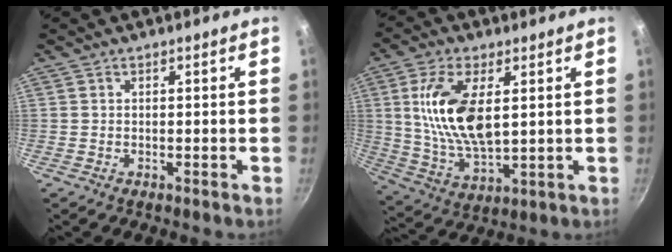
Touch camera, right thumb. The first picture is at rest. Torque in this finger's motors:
{"motor_torque": [-1.11, 2.11, 1.37, 0.27, 0.22]}